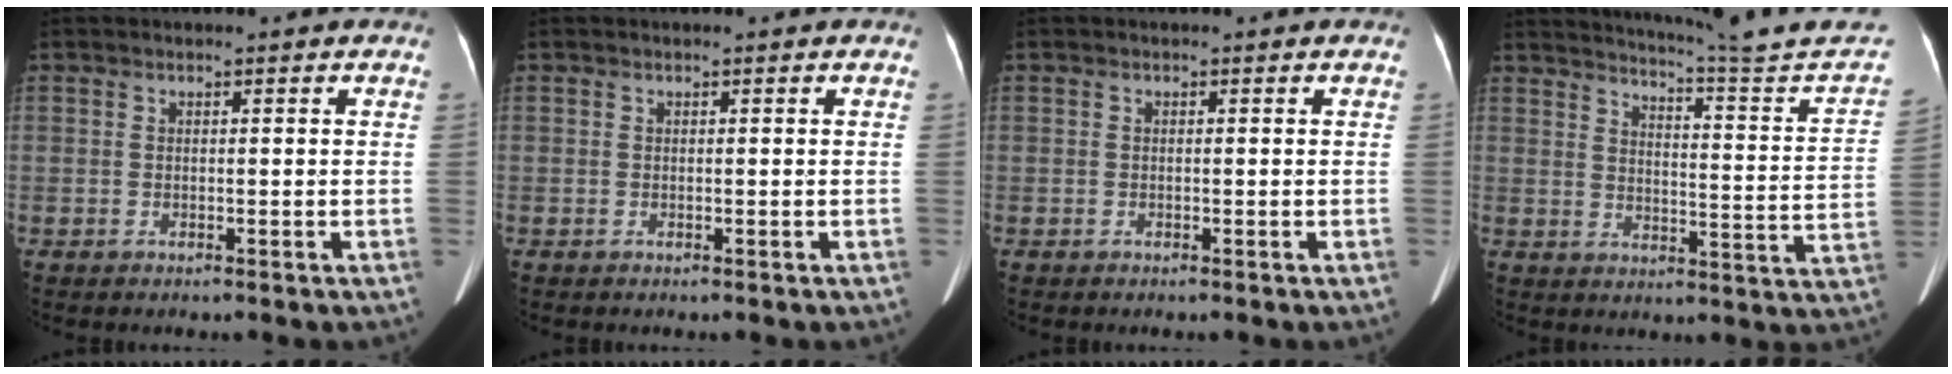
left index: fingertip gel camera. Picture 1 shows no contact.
{"total": 0.0}
{"total": 0.0}
{"total": 19.5, "force": [18.0, -1.6, 7.3], "torque": [-0.112, -0.077, 0.221]}